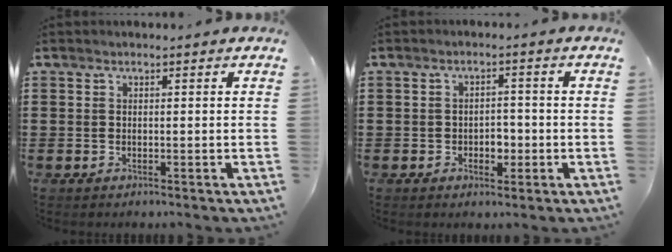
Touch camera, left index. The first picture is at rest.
{"total": 2.6, "force": [-0.9, 1.8, 1.6], "torque": [-0.034, 0.003, -0.021]}